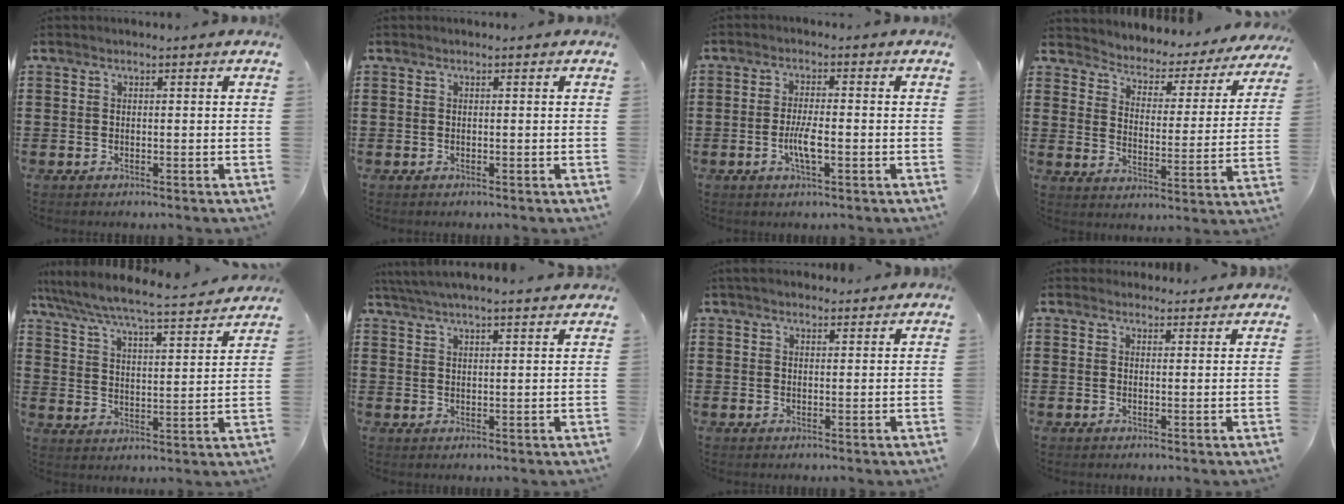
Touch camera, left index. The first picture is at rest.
{"total": 0.0}
{"total": 4.4, "force": [-1.2, 1.0, 4.1], "torque": [-0.084, -0.002, -0.025]}
{"total": 2.4, "force": [2.3, 0.8, 0.0], "torque": [-0.021, -0.027, 0.026]}
{"total": 5.5, "force": [5.2, -0.3, 2.0], "torque": [-0.064, -0.042, 0.080]}
{"total": 3.9, "force": [3.6, -0.4, 1.2], "torque": [-0.035, -0.010, 0.065]}
{"total": 2.2, "force": [2.0, 0.7, 0.6], "torque": [-0.015, 0.004, 0.039]}
{"total": 2.0, "force": [1.9, 0.7, 0.1], "torque": [-0.005, 0.003, 0.038]}